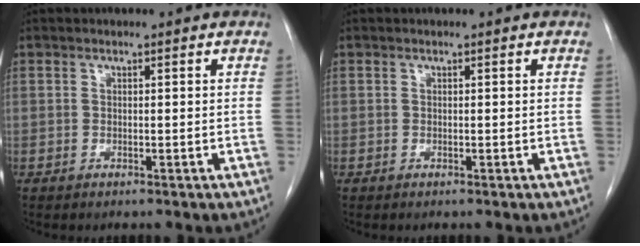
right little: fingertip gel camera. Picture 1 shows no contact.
{"total": 0.0}